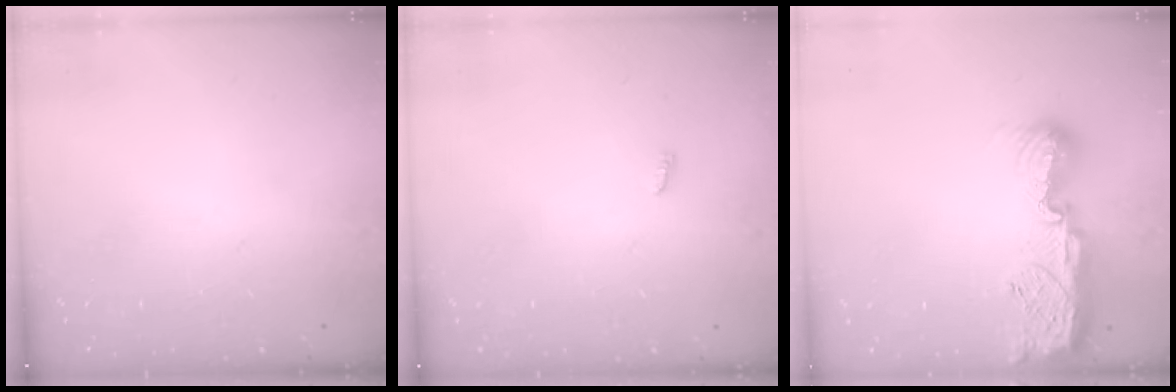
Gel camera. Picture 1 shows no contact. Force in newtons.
{"total": 2.3, "press": 2.3, "slide": 0.3}
{"total": 12.6, "press": 12.6, "slide": 1.0}